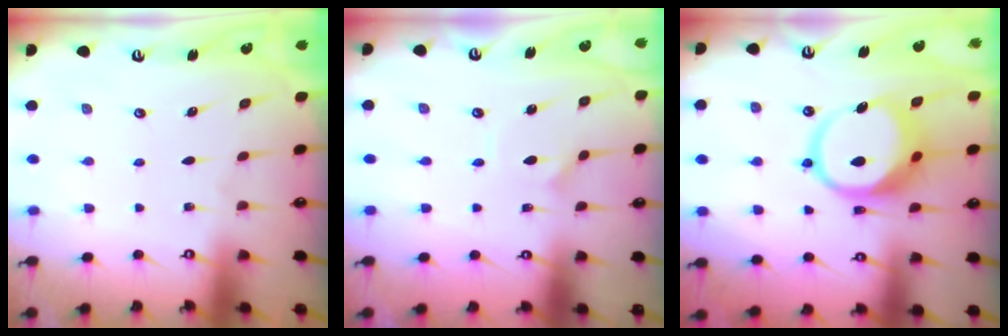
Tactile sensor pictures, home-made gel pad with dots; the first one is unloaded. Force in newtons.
{"total": 2.2, "press": 2.2, "slide": 0.4}
{"total": 11.2, "press": 11.1, "slide": 1.2}